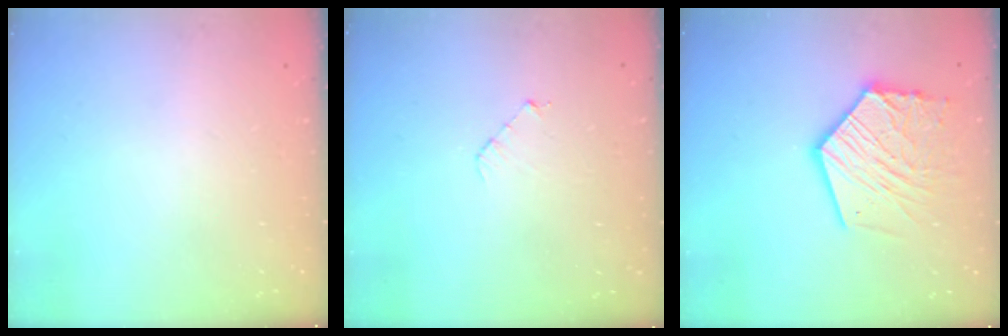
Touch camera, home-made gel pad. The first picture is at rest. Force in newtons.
{"total": 3.3, "press": 3.3, "slide": 0.2}
{"total": 17.6, "press": 17.5, "slide": 1.7}